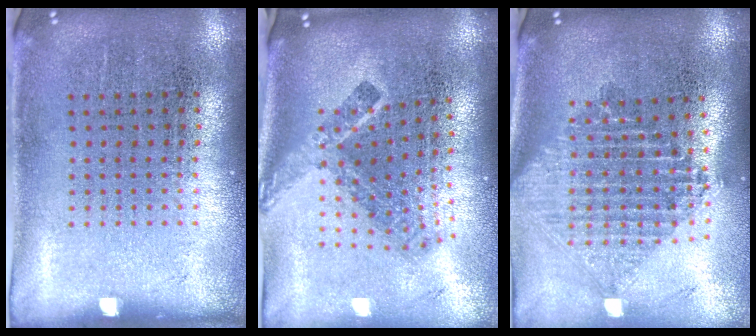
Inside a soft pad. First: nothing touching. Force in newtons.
{"total": 2.4, "press": 1.6, "slide": 1.8}
{"total": 2.2, "press": 1.7, "slide": 1.4}